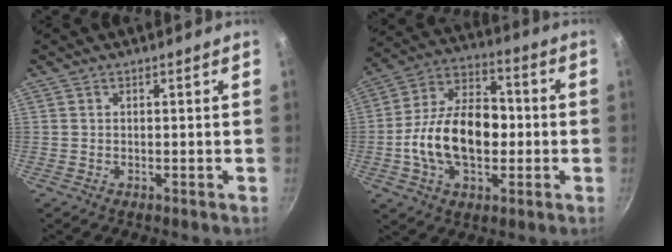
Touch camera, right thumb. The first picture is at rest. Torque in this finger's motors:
{"motor_torque": [1.41, 1.39, 1.15, -0.72, 0.53]}